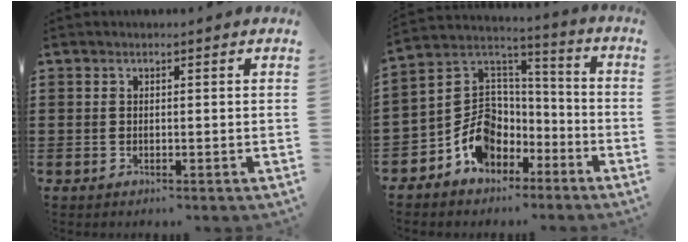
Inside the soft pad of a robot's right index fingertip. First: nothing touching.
{"total": 9.8, "force": [-4.6, 8.0, 3.3], "torque": [-0.093, 0.015, -0.084]}